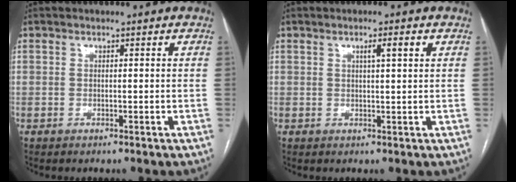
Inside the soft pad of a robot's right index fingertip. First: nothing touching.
{"total": 2.3, "force": [1.0, 0.0, 2.1], "torque": [-0.037, 0.001, 0.017]}